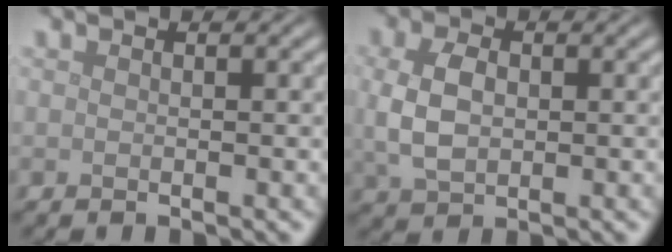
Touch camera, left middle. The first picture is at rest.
{"total": 4.5, "force": [0.2, 3.0, 3.3], "torque": [-0.080, 0.001, 0.008]}